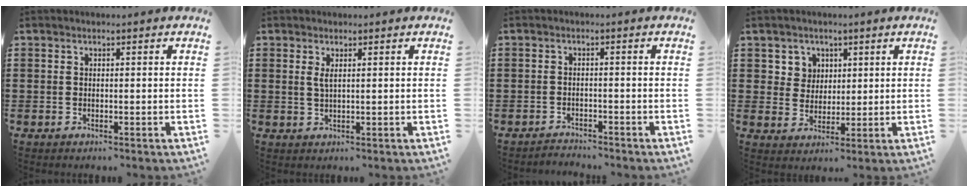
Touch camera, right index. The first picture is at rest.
{"total": 1.6, "force": [0.6, 0.4, 1.4], "torque": [-0.029, 0.003, 0.010]}
{"total": 1.8, "force": [-1.8, 0.2, -0.2], "torque": [-0.003, 0.003, -0.041]}
{"total": 4.2, "force": [1.9, 3.7, 0.5], "torque": [-0.022, 0.010, 0.034]}